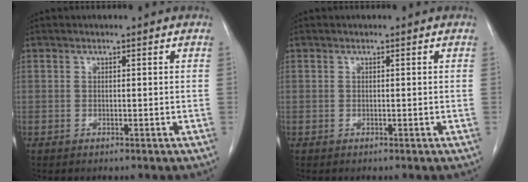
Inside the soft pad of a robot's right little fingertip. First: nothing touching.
{"total": 0.0}